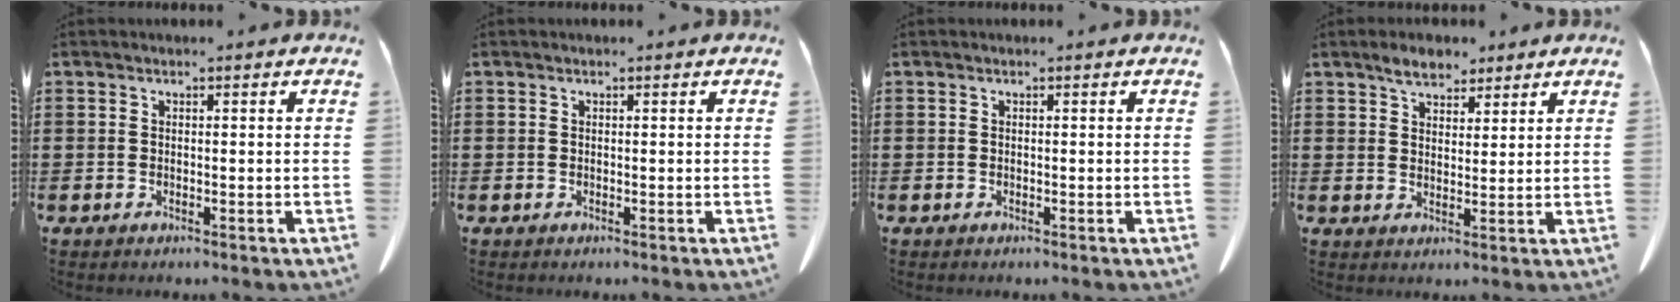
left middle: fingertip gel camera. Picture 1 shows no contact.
{"total": 0.0}
{"total": 0.0}
{"total": 4.3, "force": [3.5, 1.8, 1.6], "torque": [-0.040, 0.001, 0.068]}